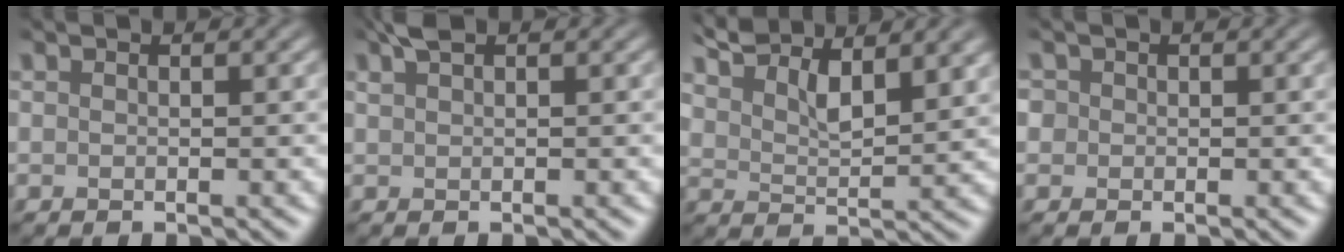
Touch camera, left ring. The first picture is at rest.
{"total": 1.7, "force": [1.1, 0.5, 1.2], "torque": [-0.024, 0.008, 0.020]}
{"total": 5.8, "force": [4.3, 1.9, 3.4], "torque": [-0.069, 0.004, 0.082]}
{"total": 1.1, "force": [0.3, 1.1, 0.3], "torque": [0.002, 0.001, -0.003]}